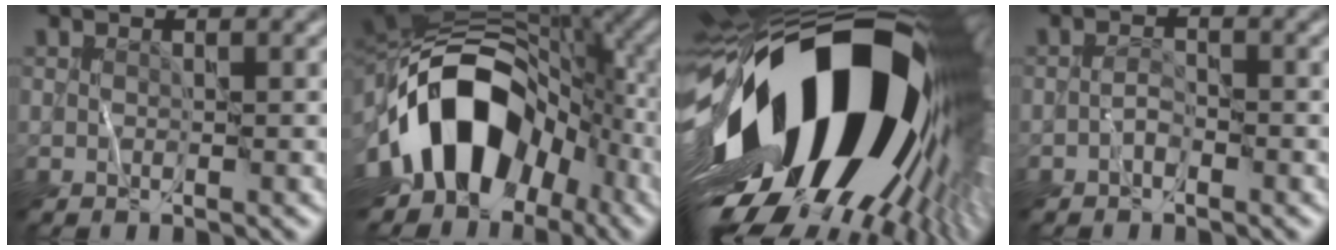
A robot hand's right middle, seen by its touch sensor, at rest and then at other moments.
{"total": 16.2, "force": [-4.5, 10.7, 11.4], "torque": [-0.181, 0.000, -0.087]}
{"total": 22.1, "force": [-0.5, 11.9, 18.6], "torque": [-0.339, -0.047, -0.016]}
{"total": 0.9, "force": [-0.6, 0.5, 0.6], "torque": [-0.010, 0.006, -0.014]}